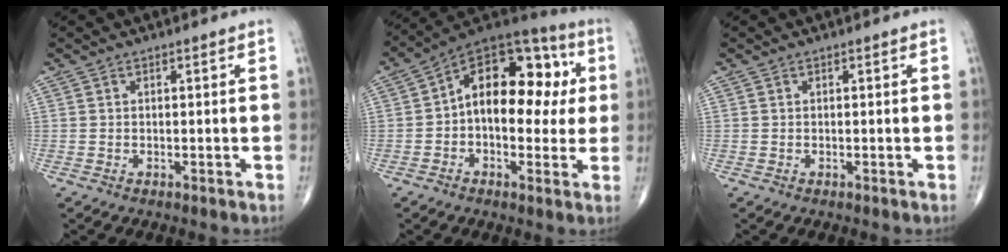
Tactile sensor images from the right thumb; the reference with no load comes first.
{"total": 19.2, "force": [1.7, 11.5, 15.3], "torque": [-0.185, 0.040, 0.015]}
{"total": 0.0}